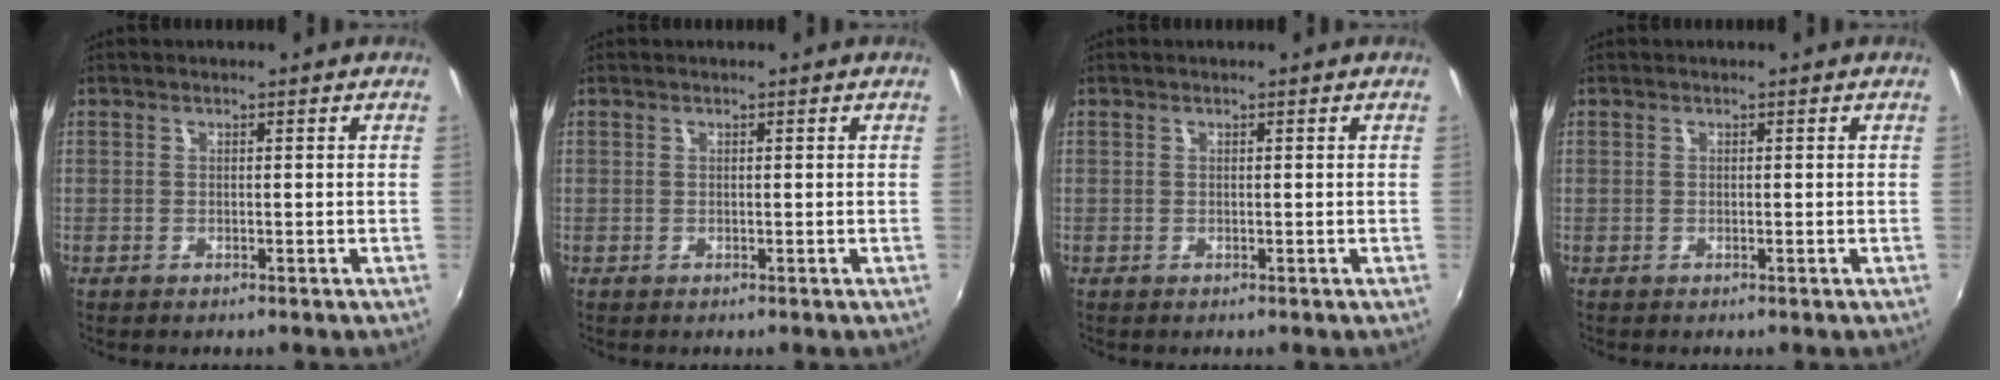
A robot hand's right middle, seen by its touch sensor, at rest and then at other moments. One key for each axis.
{"total": 0.0}
{"total": 0.0}
{"total": 0.0}